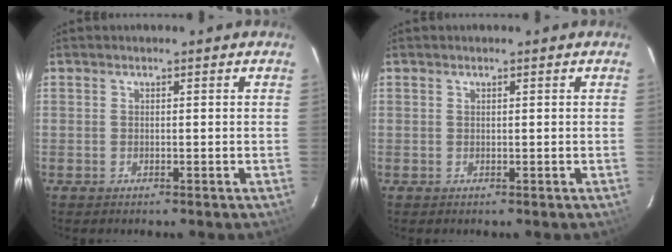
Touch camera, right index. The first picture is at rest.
{"total": 0.0}